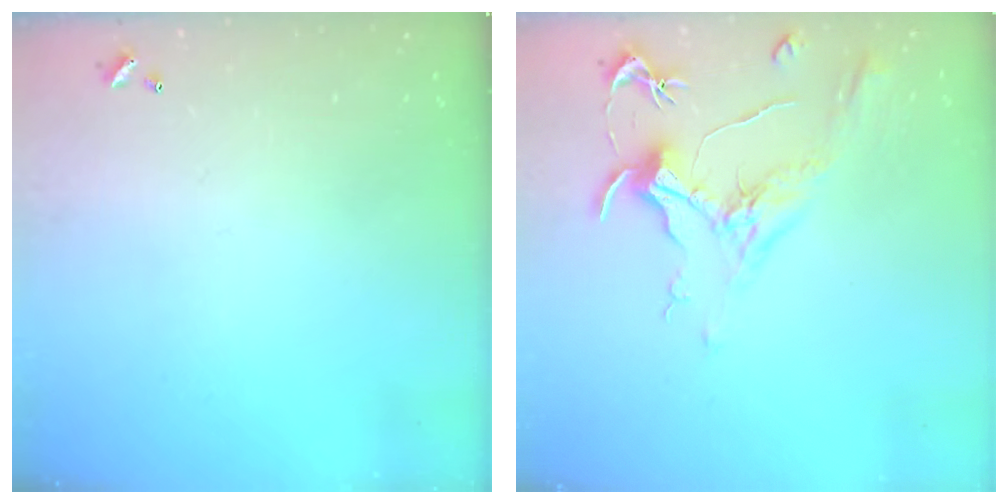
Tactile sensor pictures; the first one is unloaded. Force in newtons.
{"total": 2.1, "press": 2.0, "slide": 0.8}